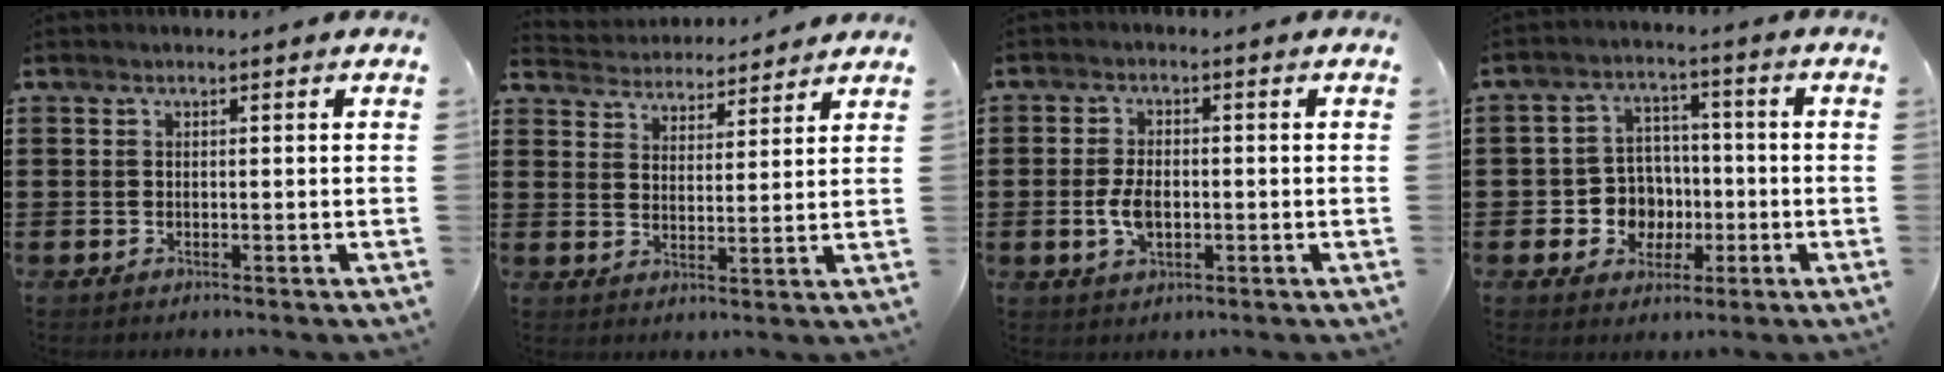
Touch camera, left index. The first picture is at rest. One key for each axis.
{"total": 4.1, "fx": 4.0, "fy": 0.3, "fz": -0.4, "tx": -0.013, "ty": -0.026, "tz": 0.069}
{"total": 4.7, "fx": -0.6, "fy": 2.5, "fz": 3.9, "tx": -0.091, "ty": -0.004, "tz": -0.016}
{"total": 6.7, "fx": -1.2, "fy": 6.2, "fz": 2.2, "tx": -0.059, "ty": 0.019, "tz": -0.016}